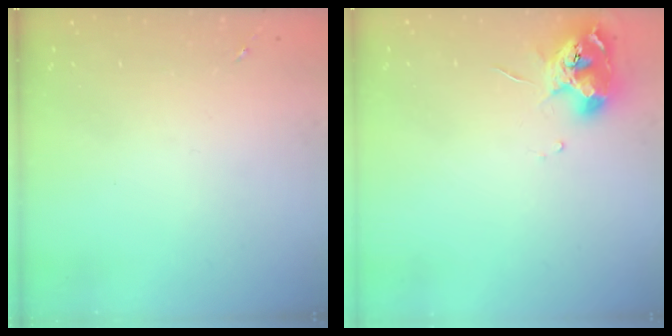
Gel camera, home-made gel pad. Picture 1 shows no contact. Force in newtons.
{"total": 10.6, "press": 10.6, "slide": 1.4}